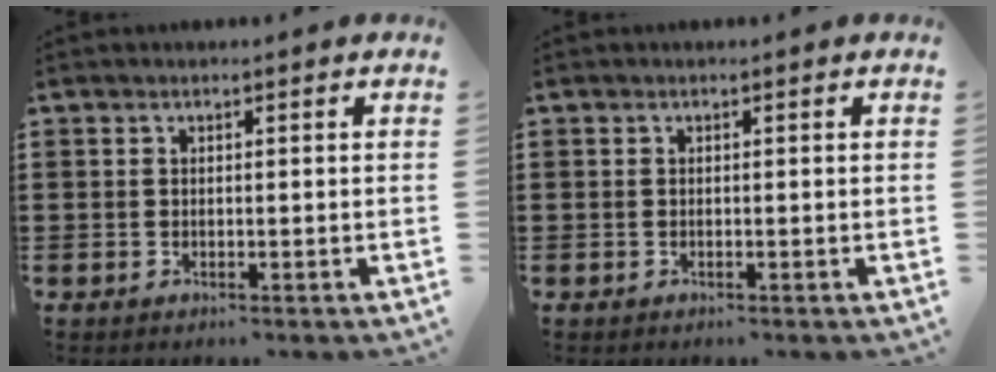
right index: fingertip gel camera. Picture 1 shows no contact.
{"total": 0.0}